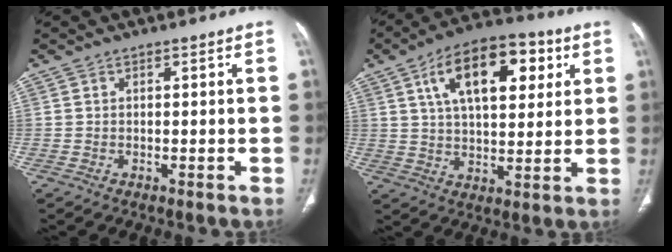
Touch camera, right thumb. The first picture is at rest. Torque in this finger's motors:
{"motor_torque": [-0.68, 2.36, 0.38, -0.24, 0.26]}